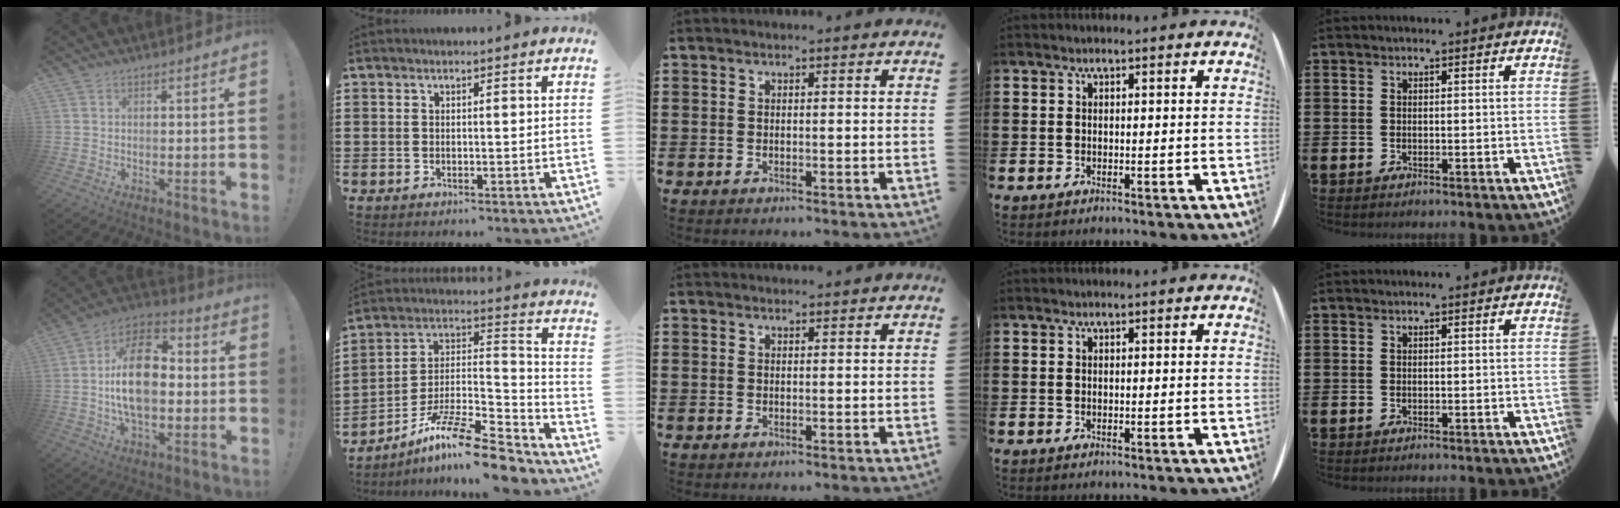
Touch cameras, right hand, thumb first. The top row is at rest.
{"thumb": {"total": 18.4, "force": [-0.6, 10.8, 14.9], "torque": [-0.264, 0.014, -0.012]}, "index": {"total": 13.6, "force": [-10.6, 2.2, 8.2], "torque": [-0.135, 0.026, -0.196]}, "middle": {"total": 0.8, "force": [0.8, -0.1, 0.0], "torque": [-0.001, 0.000, 0.016]}}